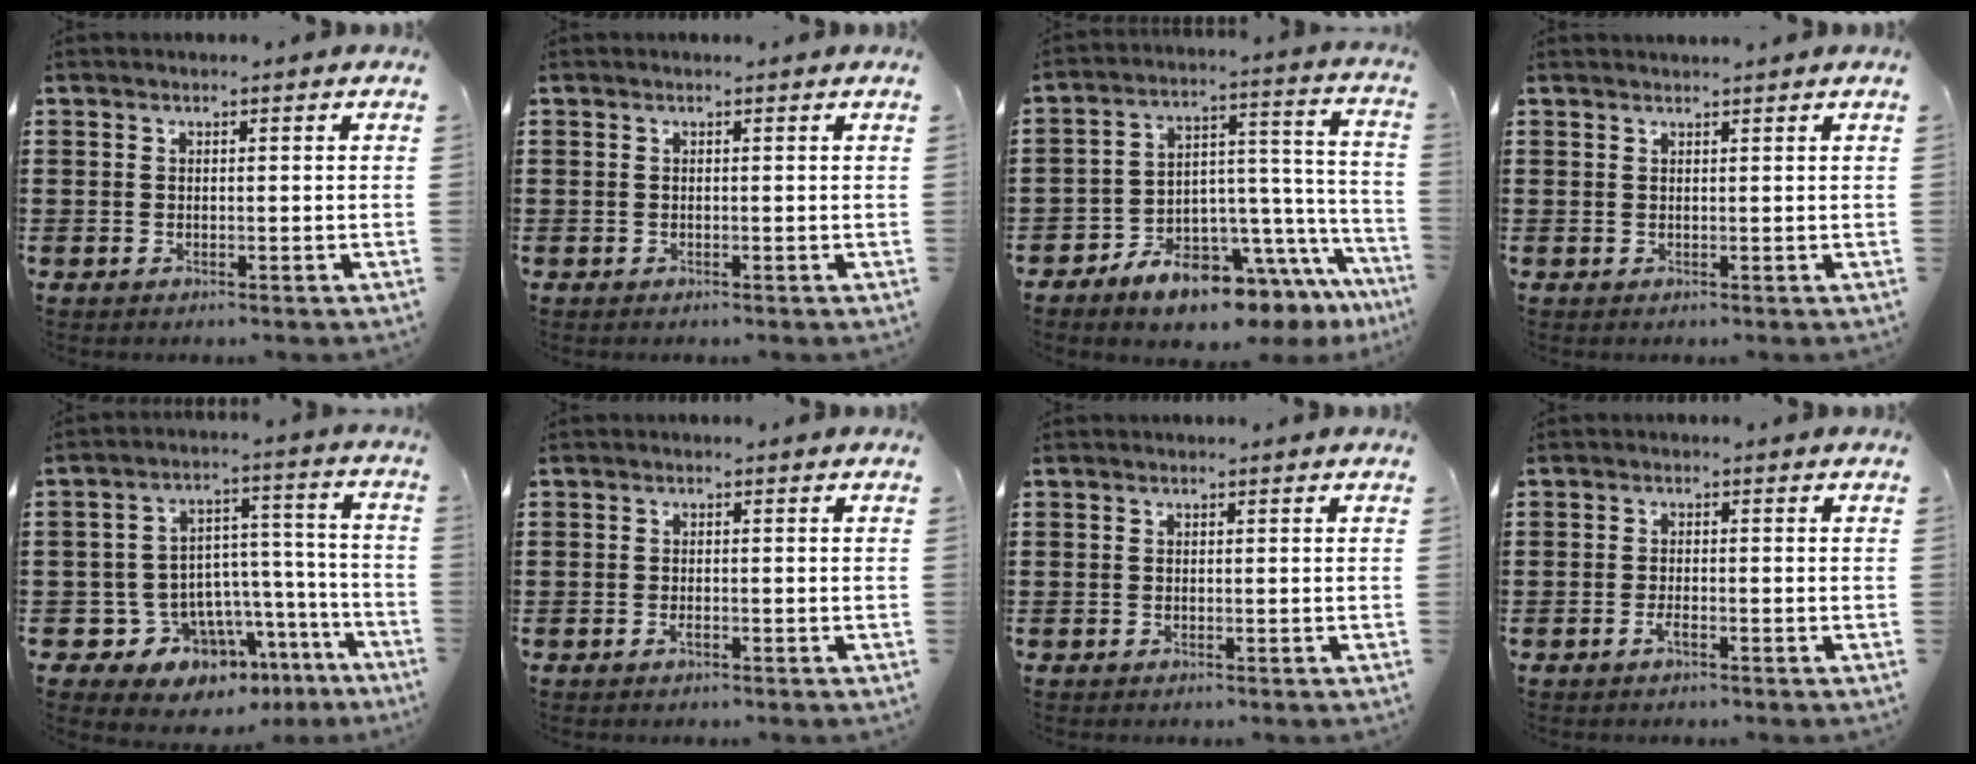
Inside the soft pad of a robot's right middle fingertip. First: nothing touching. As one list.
[{"total": 0.0}, {"total": 9.2, "force": [-7.9, 3.4, 3.1], "torque": [-0.045, 0.017, -0.145]}, {"total": 0.9, "force": [0.9, -0.1, 0.0], "torque": [0.000, -0.001, 0.017]}, {"total": 9.4, "force": [-7.5, 5.3, 1.9], "torque": [-0.041, 0.029, -0.131]}, {"total": 0.9, "force": [-0.4, 0.2, 0.7], "torque": [-0.016, -0.006, -0.006]}, {"total": 0.0}, {"total": 1.5, "force": [-0.8, 0.3, 1.2], "torque": [-0.032, -0.005, -0.016]}]